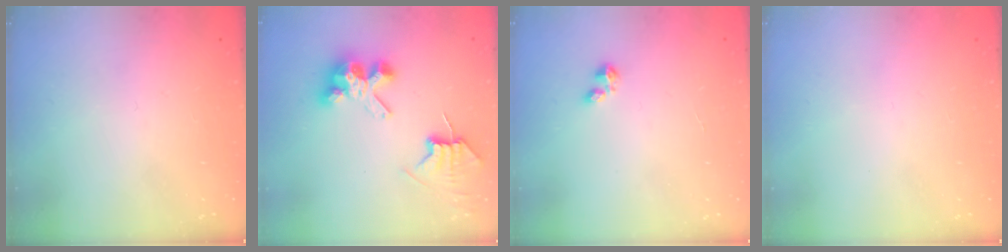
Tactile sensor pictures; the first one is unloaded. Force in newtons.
{"total": 7.6, "press": 7.6, "slide": 0.8}
{"total": 2.4, "press": 2.4, "slide": 0.3}
{"total": 0.0}